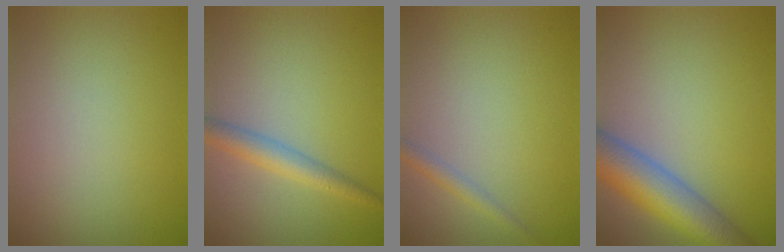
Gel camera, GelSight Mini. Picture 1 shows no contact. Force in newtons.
{"total": 2.8, "press": 2.8, "slide": 0.0}
{"total": 1.3, "press": 1.3, "slide": 0.1}
{"total": 7.4, "press": 7.4, "slide": 0.4}